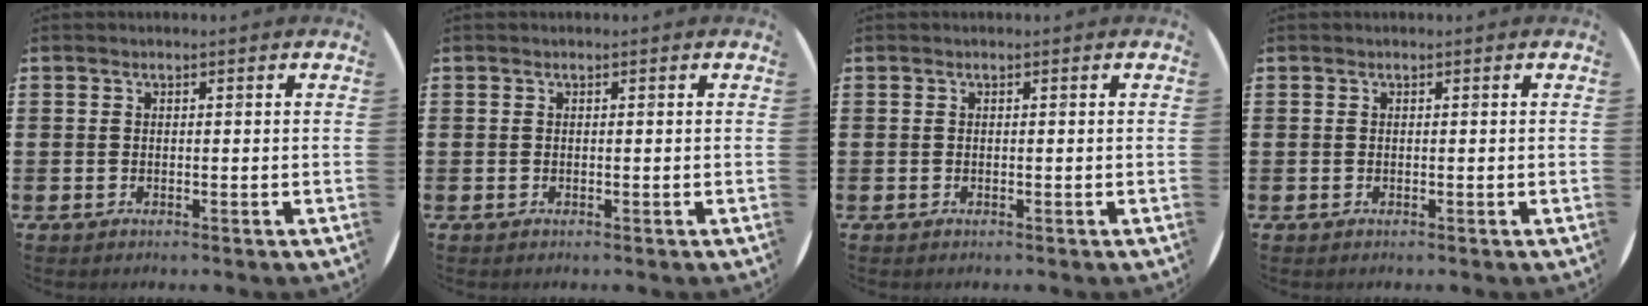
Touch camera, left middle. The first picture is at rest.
{"total": 0.0}
{"total": 0.0}
{"total": 0.0}